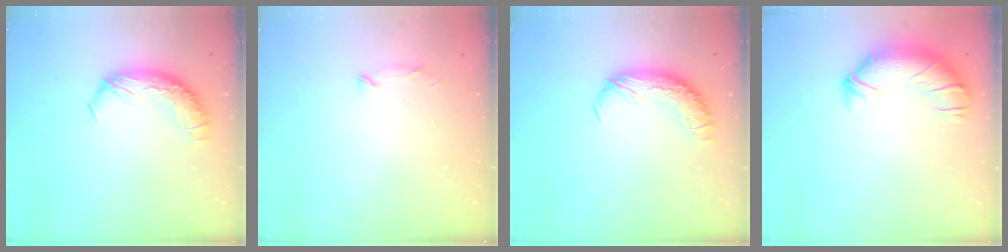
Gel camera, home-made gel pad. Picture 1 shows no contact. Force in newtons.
{"total": 6.5, "press": 6.4, "slide": 1.2}
{"total": 0.0}
{"total": 2.8, "press": 1.5, "slide": 2.3}